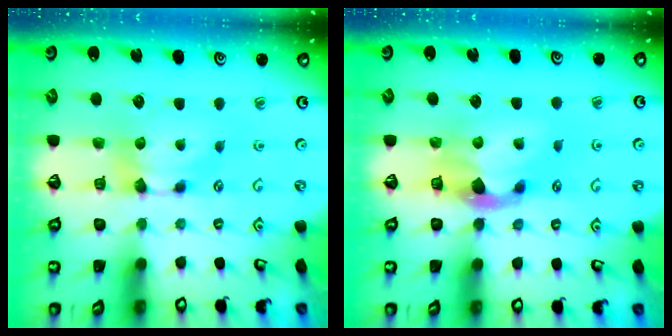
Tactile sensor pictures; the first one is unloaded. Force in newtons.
{"total": 3.0, "press": 2.6, "slide": 1.5}